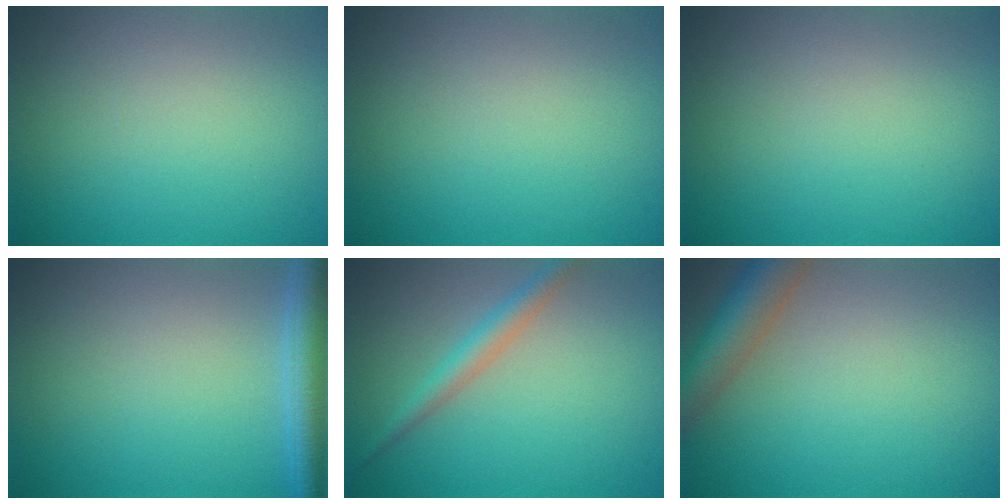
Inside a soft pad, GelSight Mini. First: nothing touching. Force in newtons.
{"total": 0.0}
{"total": 0.0}
{"total": 3.0, "press": 3.0, "slide": 0.1}
{"total": 2.5, "press": 2.5, "slide": 0.1}
{"total": 4.7, "press": 4.7, "slide": 0.2}